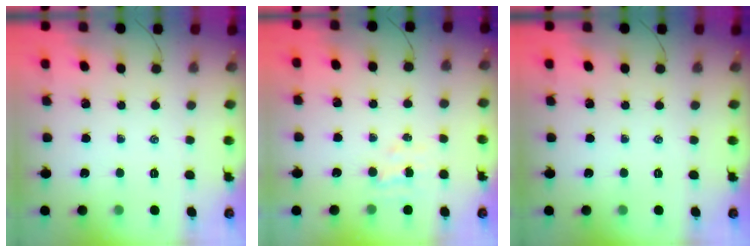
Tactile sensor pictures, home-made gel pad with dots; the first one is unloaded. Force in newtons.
{"total": 3.8, "press": 3.7, "slide": 1.0}
{"total": 0.0}